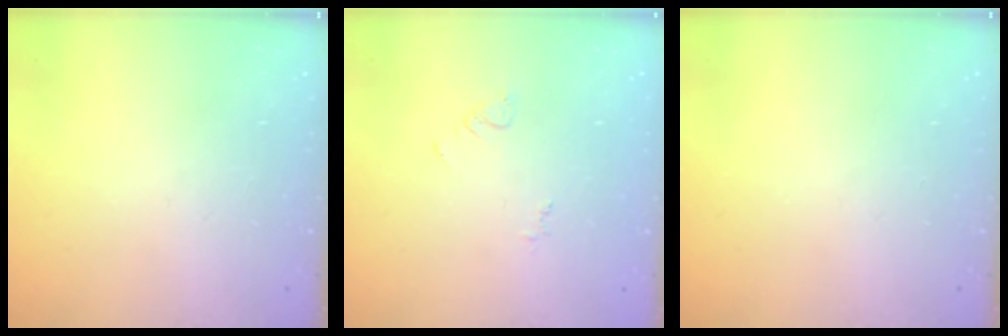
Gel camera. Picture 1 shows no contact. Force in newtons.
{"total": 2.9, "press": 2.9, "slide": 0.4}
{"total": 0.0}